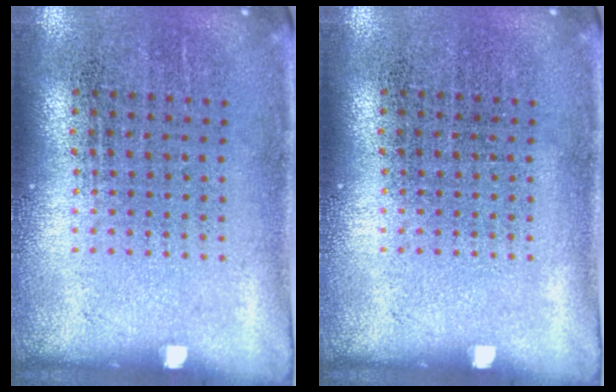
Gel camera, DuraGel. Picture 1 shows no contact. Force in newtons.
{"total": 0.0}